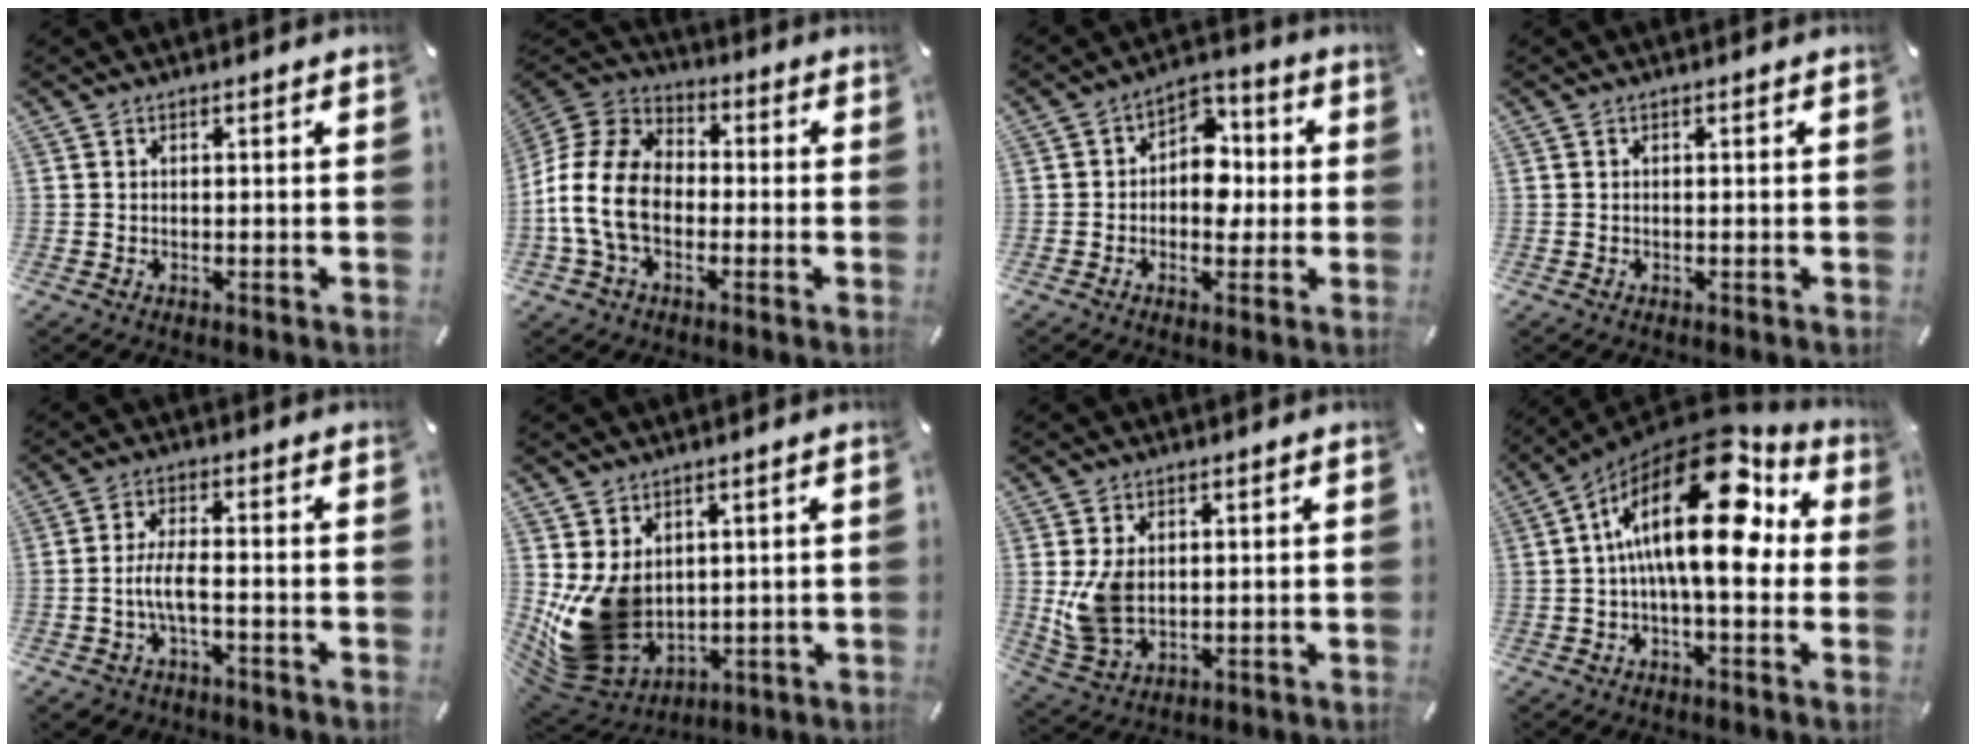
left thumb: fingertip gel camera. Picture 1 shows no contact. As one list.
[{"total": 14.2, "force": [-3.6, 10.1, 9.3], "torque": [-0.212, 0.025, -0.068]}, {"total": 8.9, "force": [-1.4, 6.8, 5.6], "torque": [-0.065, 0.012, -0.029]}, {"total": 0.0}, {"total": 6.2, "force": [-2.1, 2.7, 5.1], "torque": [-0.107, 0.007, -0.040]}, {"total": 14.3, "force": [1.4, 11.9, 7.7], "torque": [-0.167, -0.026, 0.035]}, {"total": 8.4, "force": [1.3, 6.1, 5.6], "torque": [-0.122, -0.005, 0.023]}, {"total": 22.5, "force": [4.9, 9.5, 19.8], "torque": [-0.350, -0.043, 0.076]}]